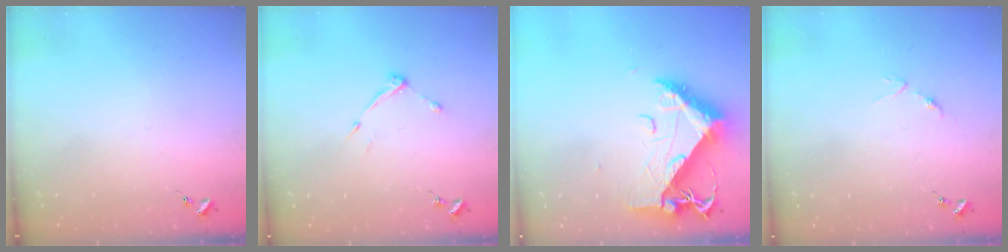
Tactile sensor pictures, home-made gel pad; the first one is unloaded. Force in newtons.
{"total": 5.1, "press": 5.1, "slide": 0.6}
{"total": 13.1, "press": 13.1, "slide": 1.4}
{"total": 3.7, "press": 3.7, "slide": 0.3}